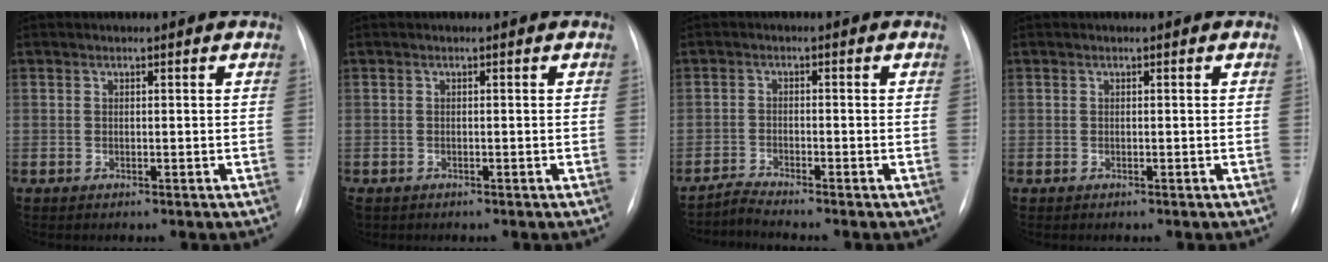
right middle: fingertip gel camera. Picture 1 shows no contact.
{"total": 1.1, "force": [-0.8, 0.7, 0.3], "torque": [-0.007, 0.001, -0.009]}
{"total": 2.5, "force": [-2.2, -1.0, -0.3], "torque": [0.003, -0.016, -0.044]}
{"total": 0.0}